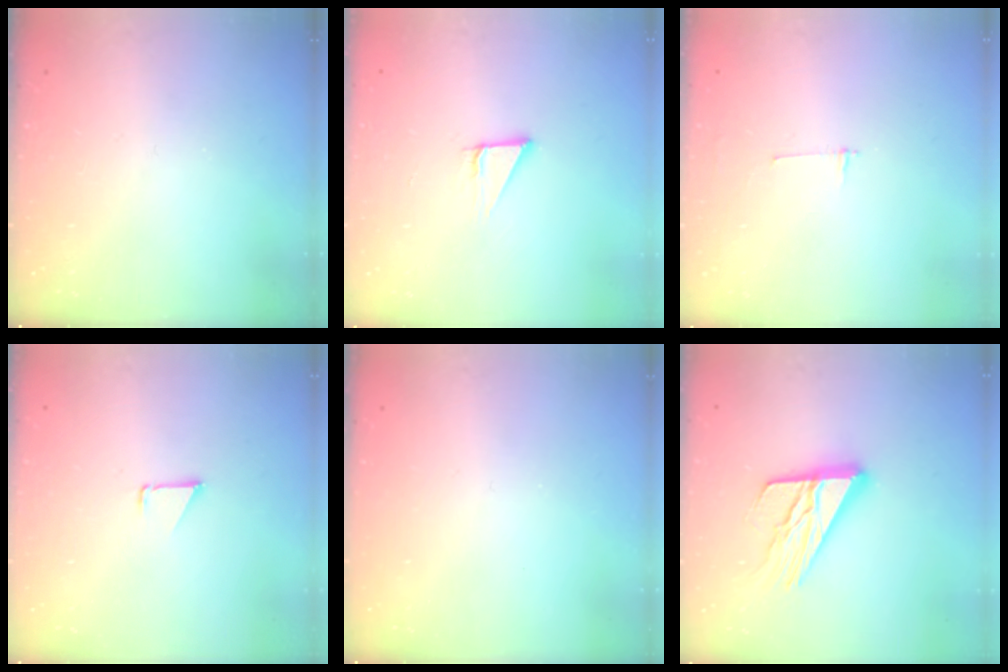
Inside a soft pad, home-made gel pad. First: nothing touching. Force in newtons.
{"total": 2.9, "press": 2.9, "slide": 0.1}
{"total": 2.7, "press": 2.7, "slide": 0.3}
{"total": 0.7, "press": 0.7, "slide": 0.1}
{"total": 0.0}
{"total": 16.5, "press": 16.5, "slide": 1.6}